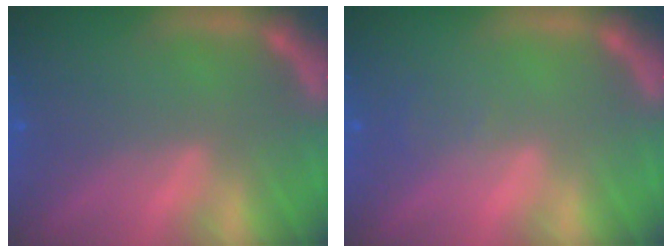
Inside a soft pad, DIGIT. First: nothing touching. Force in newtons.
{"total": 0.9}